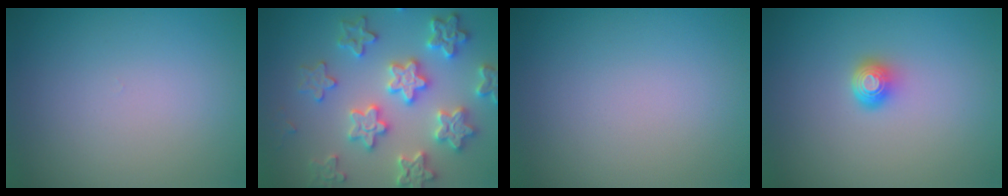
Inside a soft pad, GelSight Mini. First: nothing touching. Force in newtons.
{"total": 6.1, "press": 6.0, "slide": 1.3}
{"total": 0.0}
{"total": 1.6, "press": 1.3, "slide": 1.1}